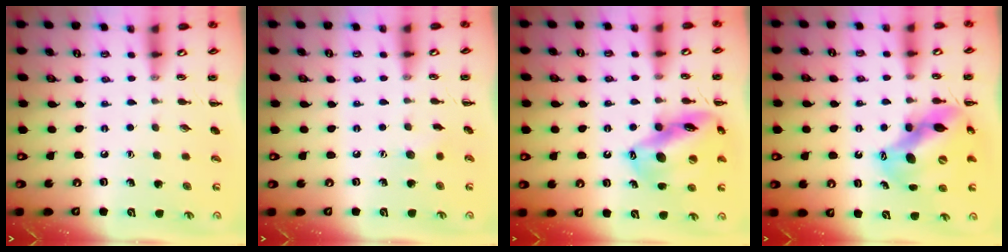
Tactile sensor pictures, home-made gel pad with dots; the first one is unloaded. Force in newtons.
{"total": 4.7, "press": 4.5, "slide": 1.3}
{"total": 17.3, "press": 16.8, "slide": 4.0}
{"total": 13.6, "press": 13.1, "slide": 3.6}